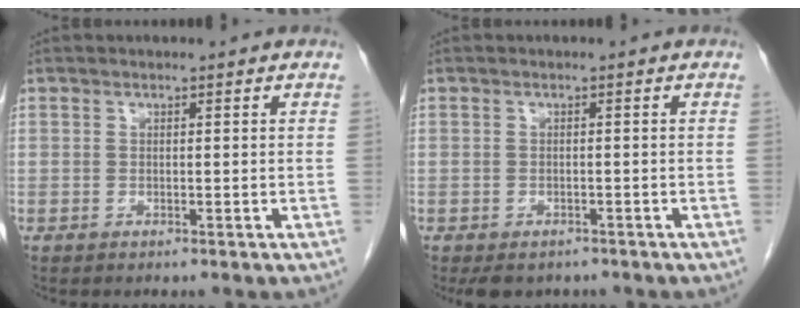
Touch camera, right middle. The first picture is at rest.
{"total": 4.6, "force": [-3.6, 2.5, 1.3], "torque": [-0.012, 0.001, -0.048]}